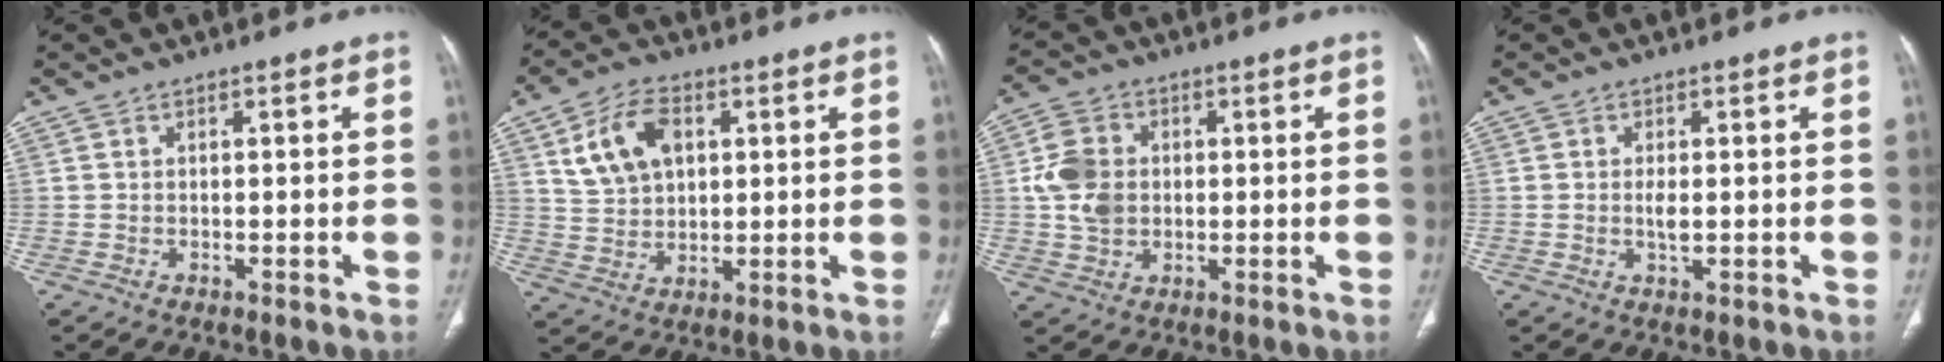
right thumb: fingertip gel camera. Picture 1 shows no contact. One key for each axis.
{"total": 10.6, "fx": 3.8, "fy": 6.9, "fz": 7.1, "tx": -0.116, "ty": -0.001, "tz": 0.074}
{"total": 8.4, "fx": 0.5, "fy": 6.6, "fz": 5.2, "tx": -0.089, "ty": 0.004, "tz": 0.010}
{"total": 2.0, "fx": 0.1, "fy": 0.7, "fz": 1.9, "tx": -0.040, "ty": -0.004, "tz": 0.004}